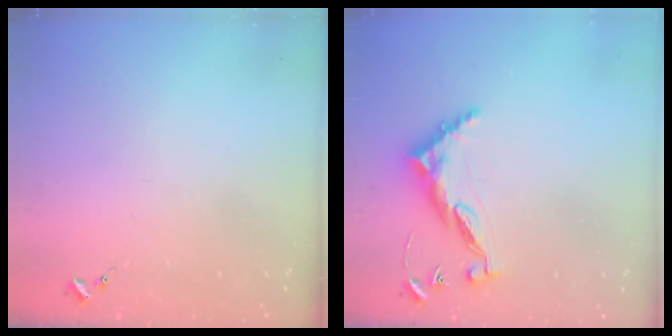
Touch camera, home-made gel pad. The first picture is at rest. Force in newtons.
{"total": 9.8, "press": 9.7, "slide": 1.0}